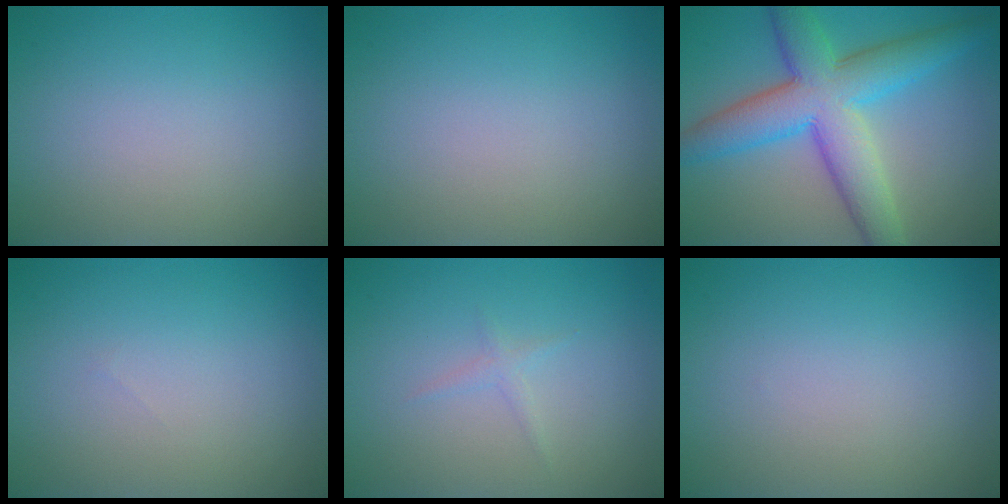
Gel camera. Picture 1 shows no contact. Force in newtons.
{"total": 0.0}
{"total": 8.8, "press": 8.8, "slide": 0.2}
{"total": 0.0}
{"total": 0.8, "press": 0.8, "slide": 0.0}
{"total": 0.0}